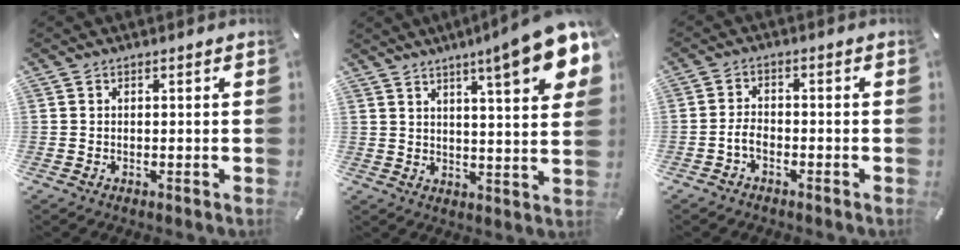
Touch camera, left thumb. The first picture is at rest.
{"total": 13.2, "force": [8.0, 2.3, 10.1], "torque": [-0.145, -0.044, 0.125]}
{"total": 3.5, "force": [-1.8, 2.2, 2.2], "torque": [-0.053, 0.007, -0.036]}